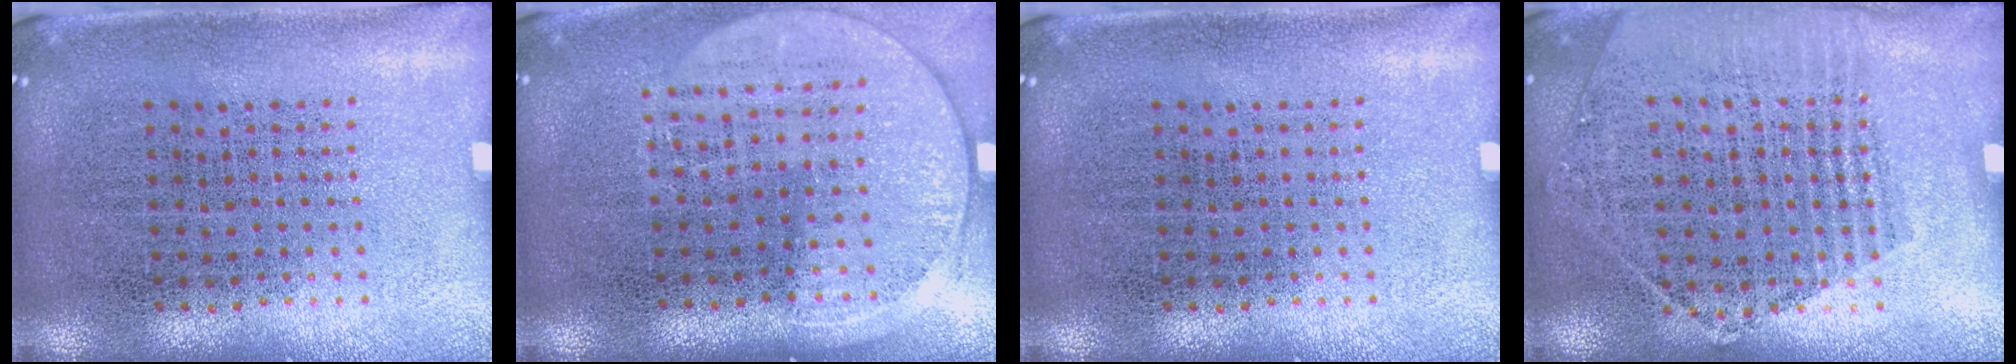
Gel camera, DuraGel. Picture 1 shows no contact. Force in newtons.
{"total": 1.5, "press": 1.4, "slide": 0.6}
{"total": 0.0}
{"total": 1.4, "press": 1.4, "slide": 0.4}